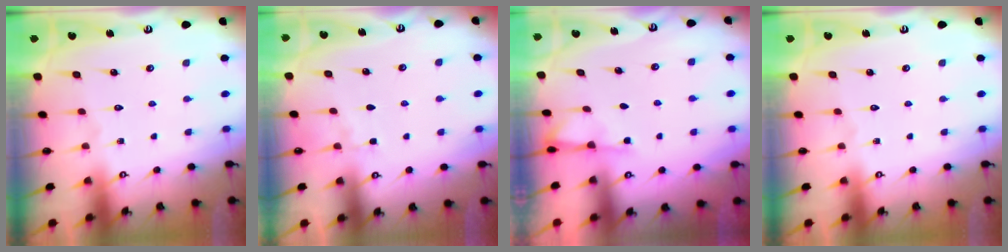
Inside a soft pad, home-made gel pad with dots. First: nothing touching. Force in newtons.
{"total": 3.1, "press": 3.1, "slide": 0.4}
{"total": 1.9, "press": 1.9, "slide": 0.4}
{"total": 0.0}